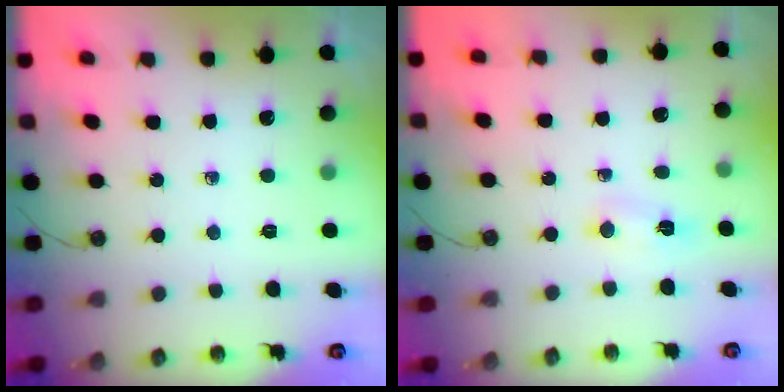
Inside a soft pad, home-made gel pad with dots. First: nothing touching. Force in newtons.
{"total": 4.9, "press": 3.8, "slide": 3.1}